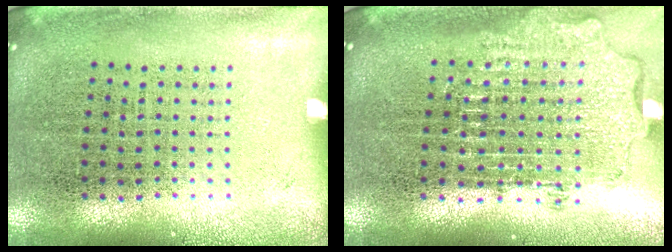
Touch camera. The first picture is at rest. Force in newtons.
{"total": 2.0, "press": 1.5, "slide": 1.3}